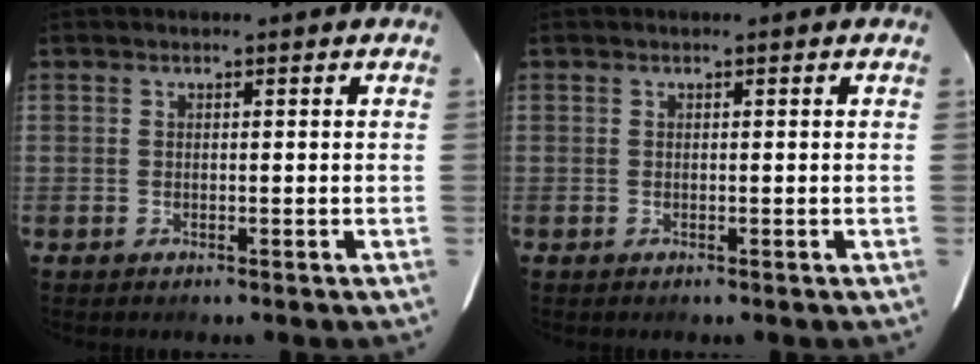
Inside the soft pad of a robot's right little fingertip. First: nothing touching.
{"total": 0.0}